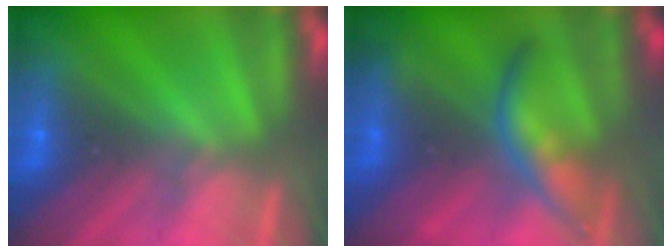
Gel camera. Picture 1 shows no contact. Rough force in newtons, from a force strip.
{"total": 8.7}